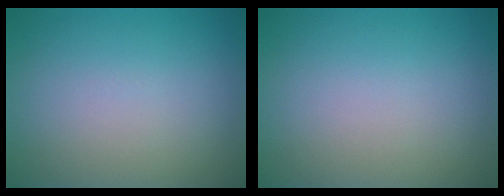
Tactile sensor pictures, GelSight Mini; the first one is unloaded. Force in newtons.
{"total": 0.0}